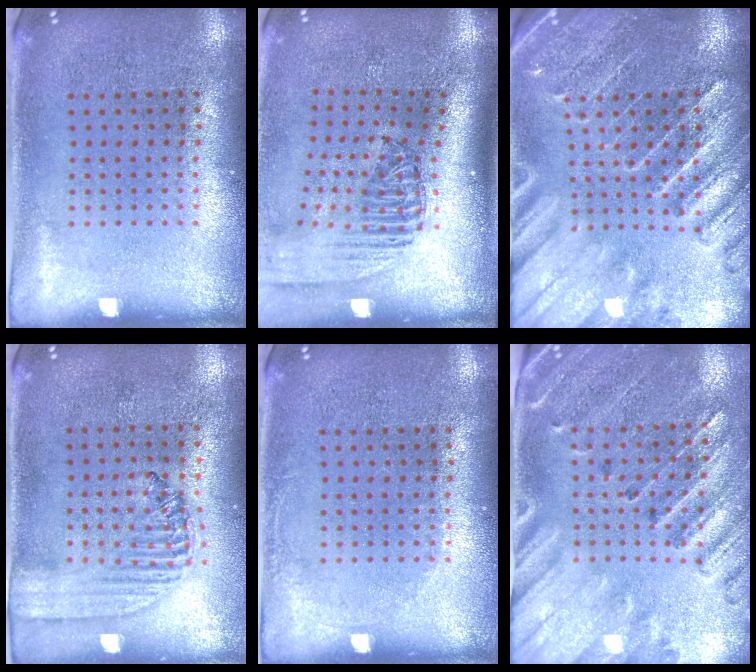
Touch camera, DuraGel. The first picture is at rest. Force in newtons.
{"total": 2.4, "press": 1.8, "slide": 1.6}
{"total": 3.0, "press": 2.9, "slide": 0.8}
{"total": 1.4, "press": 1.4, "slide": 0.5}
{"total": 0.7, "press": 0.7, "slide": 0.1}
{"total": 2.6, "press": 2.4, "slide": 1.1}